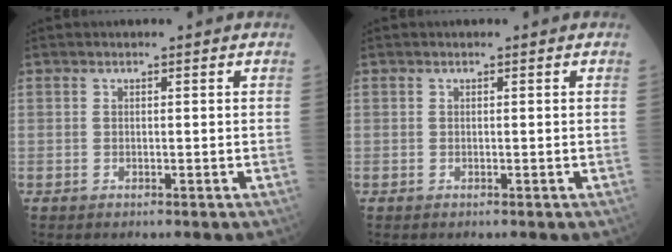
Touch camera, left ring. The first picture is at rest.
{"total": 0.0}